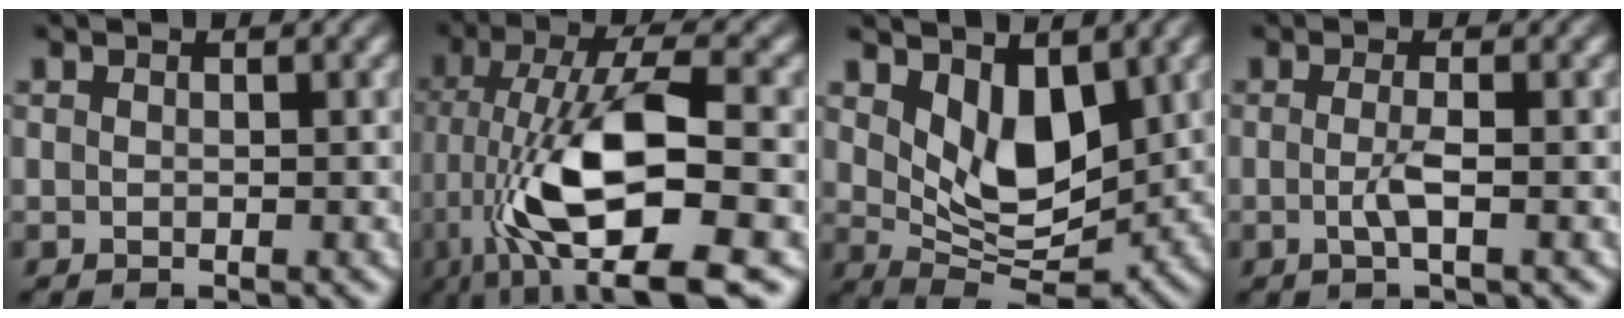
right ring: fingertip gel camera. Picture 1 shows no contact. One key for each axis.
{"total": 10.7, "fx": -1.4, "fy": 4.4, "fz": 9.6, "tx": -0.186, "ty": -0.030, "tz": -0.001}
{"total": 6.3, "fx": 1.5, "fy": 3.5, "fz": 5.1, "tx": -0.078, "ty": -0.026, "tz": 0.032}
{"total": 1.9, "fx": -0.7, "fy": -0.2, "fz": 1.8, "tx": -0.040, "ty": -0.007, "tz": -0.011}